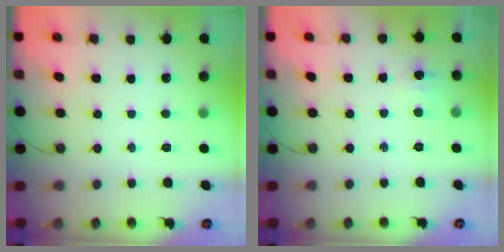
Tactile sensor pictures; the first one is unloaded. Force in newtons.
{"total": 3.6, "press": 3.5, "slide": 0.8}